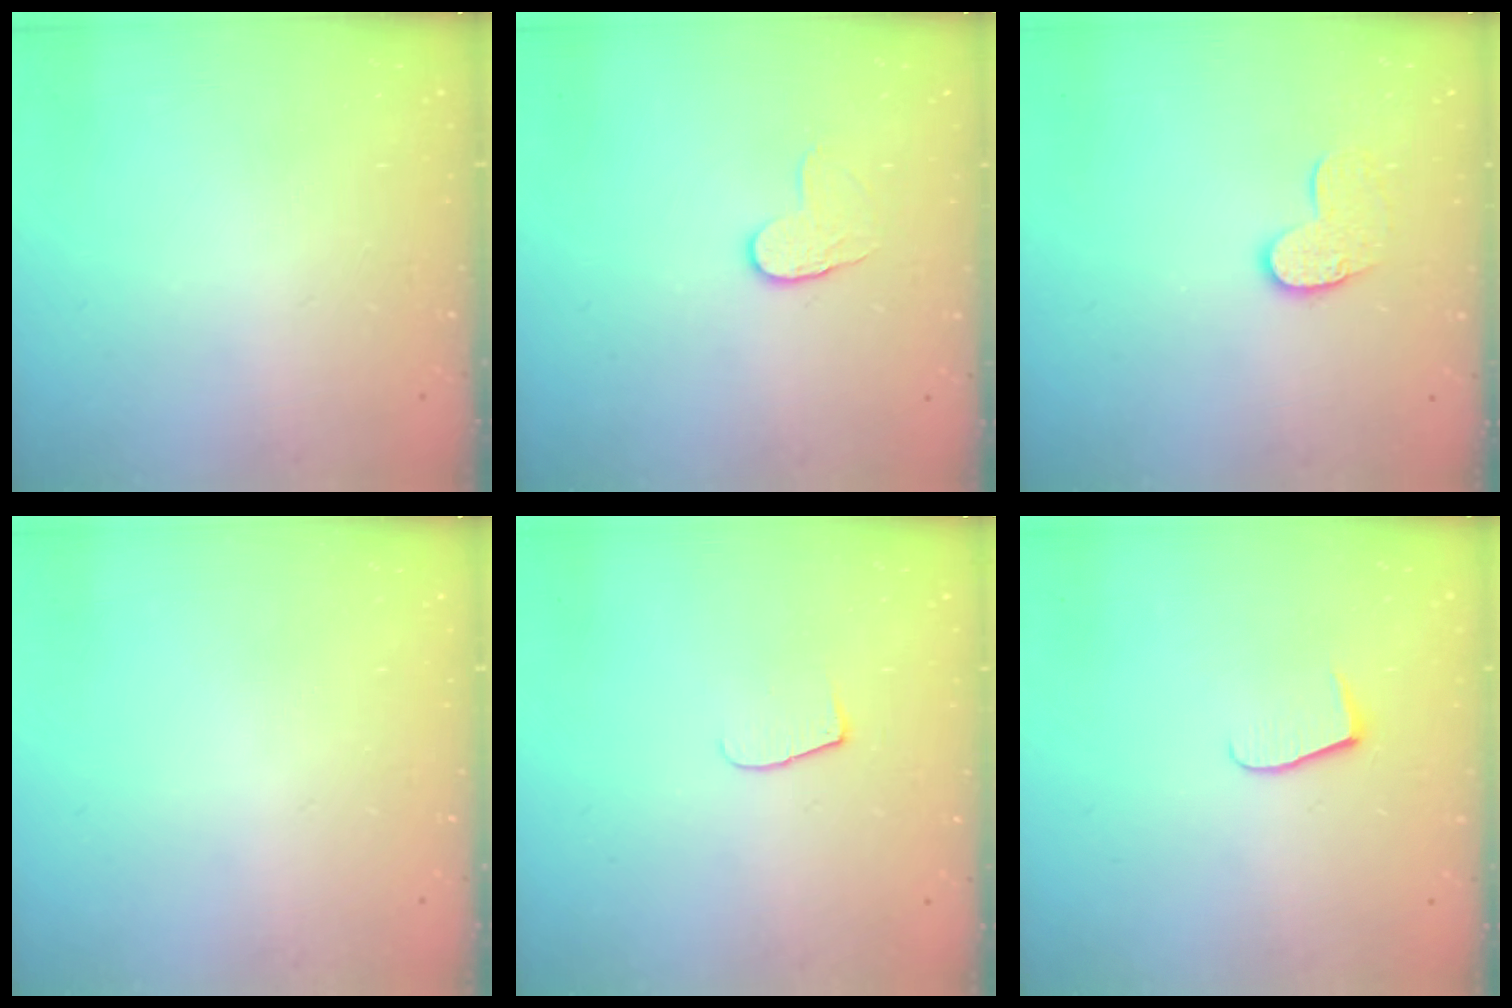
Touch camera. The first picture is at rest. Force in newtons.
{"total": 4.3, "press": 4.3, "slide": 0.4}
{"total": 9.1, "press": 9.0, "slide": 0.6}
{"total": 0.0}
{"total": 5.3, "press": 5.2, "slide": 0.6}
{"total": 7.0, "press": 6.9, "slide": 0.5}